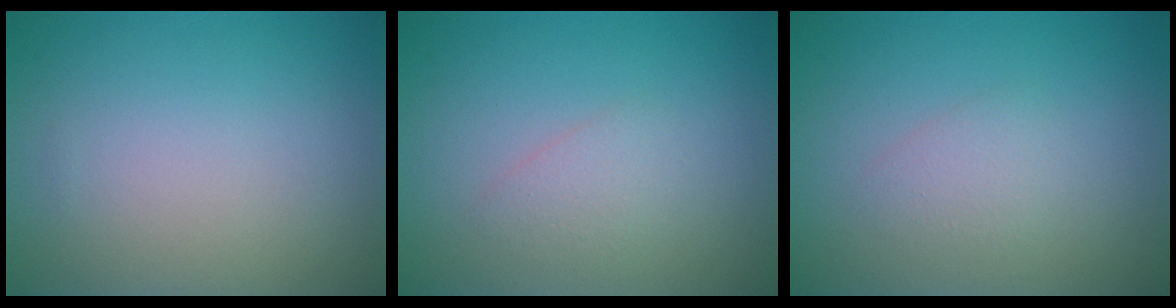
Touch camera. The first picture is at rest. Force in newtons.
{"total": 1.4, "press": 1.4, "slide": 0.1}
{"total": 1.4, "press": 1.4, "slide": 0.0}